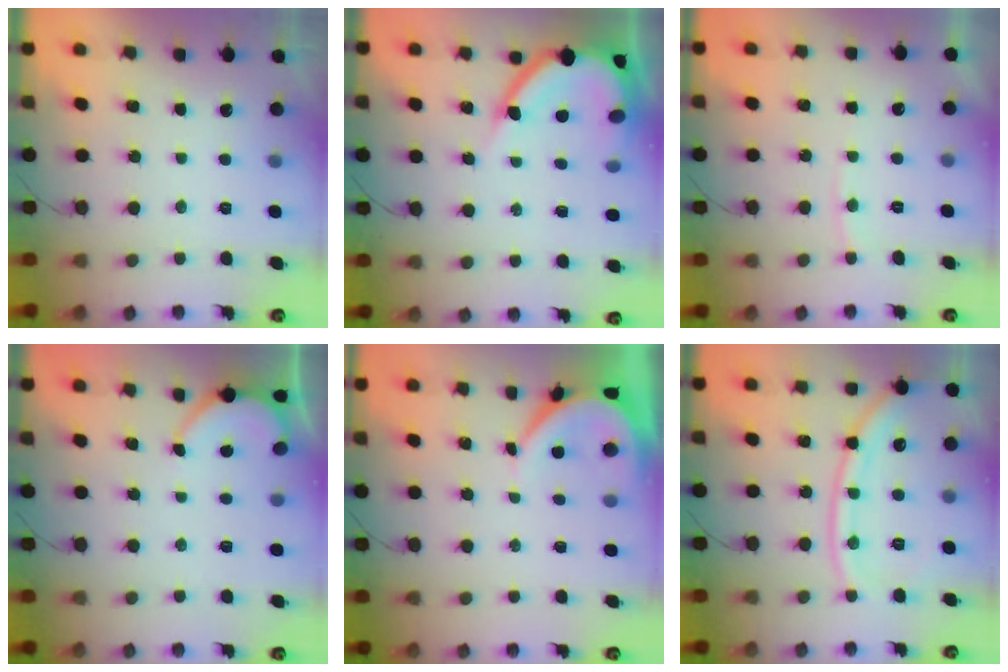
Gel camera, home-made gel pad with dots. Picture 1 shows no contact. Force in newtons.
{"total": 11.6, "press": 11.6, "slide": 1.0}
{"total": 4.7, "press": 4.7, "slide": 0.6}
{"total": 2.3, "press": 2.3, "slide": 0.3}
{"total": 3.6, "press": 3.6, "slide": 0.4}
{"total": 14.5, "press": 14.4, "slide": 1.6}